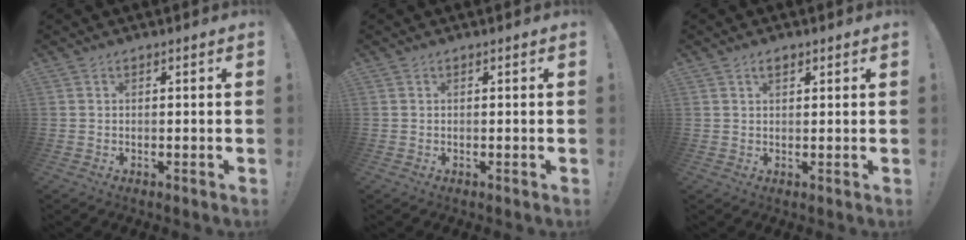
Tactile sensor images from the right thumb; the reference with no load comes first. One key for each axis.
{"total": 0.0}
{"total": 1.8, "fx": 1.1, "fy": 0.9, "fz": 1.1, "tx": -0.011, "ty": -0.003, "tz": 0.017}